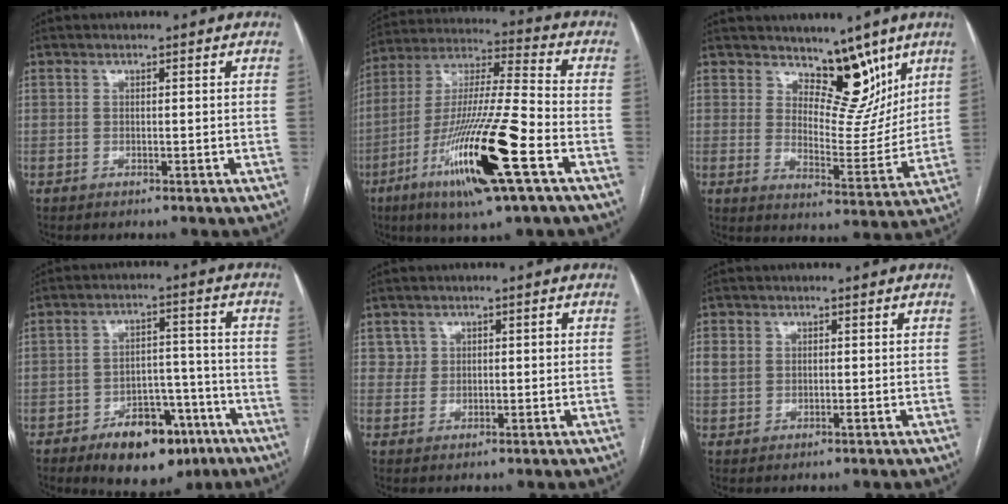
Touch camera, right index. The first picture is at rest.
{"total": 20.6, "force": [-8.6, 1.7, 18.6], "torque": [-0.367, -0.027, -0.155]}
{"total": 9.7, "force": [7.0, 4.8, 4.7], "torque": [-0.051, -0.011, 0.115]}
{"total": 11.5, "force": [-6.9, 6.1, 6.9], "torque": [-0.090, 0.018, -0.098]}
{"total": 2.5, "force": [0.9, 2.3, 0.4], "torque": [-0.002, 0.006, 0.015]}
{"total": 2.9, "force": [0.6, 2.5, 1.5], "torque": [-0.037, 0.009, 0.012]}